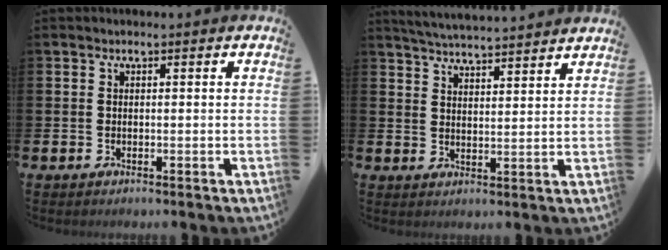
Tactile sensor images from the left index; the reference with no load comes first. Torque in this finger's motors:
{"motor_torque": [0.42, -1.14, 0.56, 0.19]}